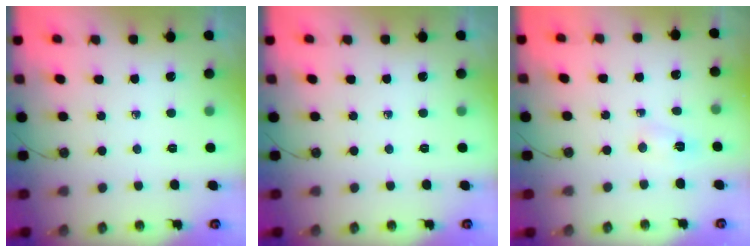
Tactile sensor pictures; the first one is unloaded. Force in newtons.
{"total": 0.0}
{"total": 3.0, "press": 1.8, "slide": 2.4}